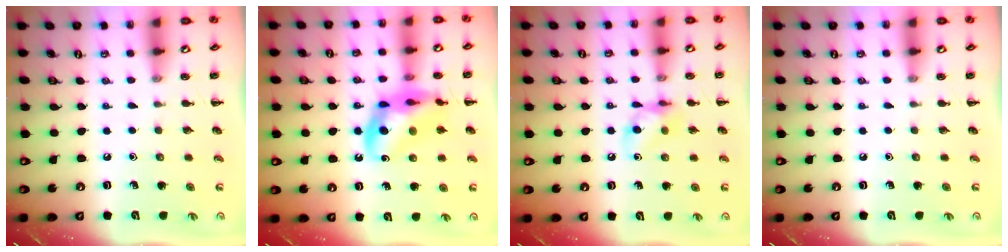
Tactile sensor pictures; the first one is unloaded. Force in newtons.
{"total": 14.8, "press": 14.4, "slide": 3.2}
{"total": 9.0, "press": 9.0, "slide": 1.0}
{"total": 0.0}